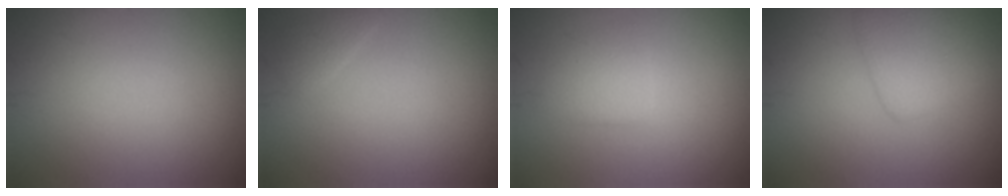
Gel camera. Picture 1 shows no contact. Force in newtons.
{"total": 0.9, "press": 0.9, "slide": 0.1}
{"total": 2.0, "press": 2.0, "slide": 0.2}
{"total": 3.4, "press": 3.4, "slide": 0.2}